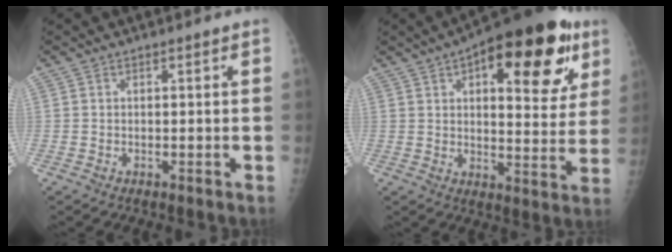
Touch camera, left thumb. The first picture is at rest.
{"total": 23.9, "force": [10.8, 10.0, 18.9], "torque": [-0.221, -0.008, 0.147]}